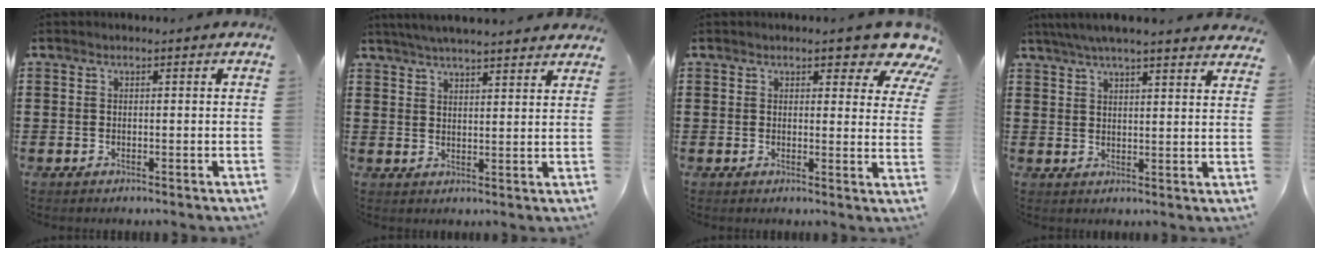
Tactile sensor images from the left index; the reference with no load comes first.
{"total": 4.3, "force": [4.1, -0.2, 1.0], "torque": [-0.032, -0.012, 0.074]}
{"total": 6.6, "force": [5.3, 1.6, 3.7], "torque": [-0.056, -0.021, 0.088]}
{"total": 5.2, "force": [4.8, -0.1, 2.0], "torque": [-0.052, -0.014, 0.086]}